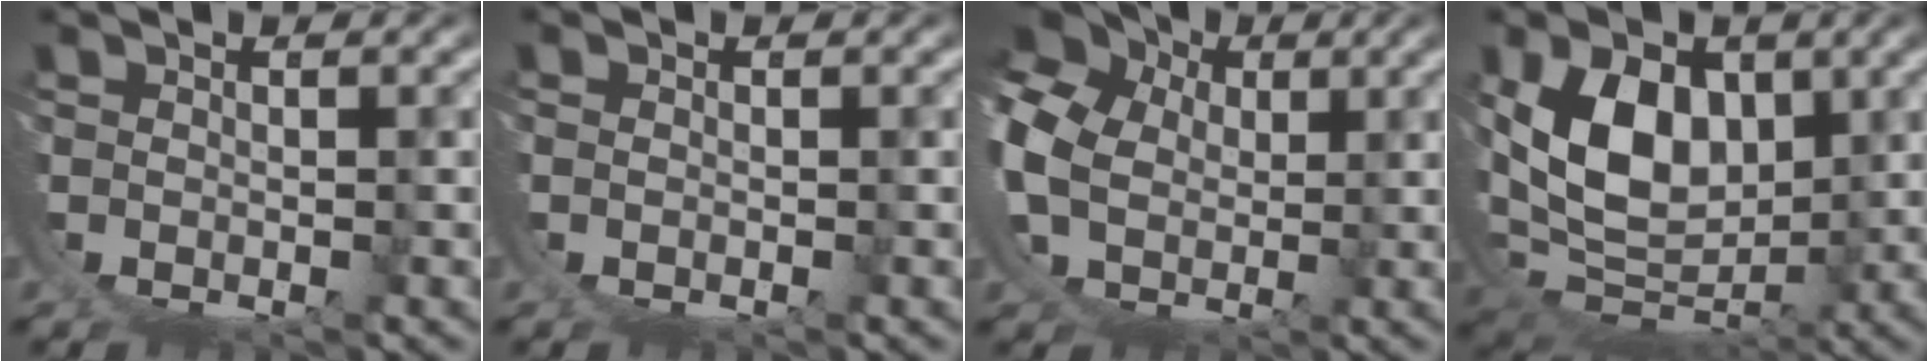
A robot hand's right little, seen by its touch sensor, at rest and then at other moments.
{"total": 0.6, "force": [-0.1, 0.5, 0.3], "torque": [-0.009, -0.002, -0.001]}
{"total": 11.6, "force": [3.5, 9.8, 5.1], "torque": [-0.138, -0.012, 0.050]}
{"total": 8.7, "force": [2.9, 5.4, 6.2], "torque": [-0.151, -0.040, 0.072]}